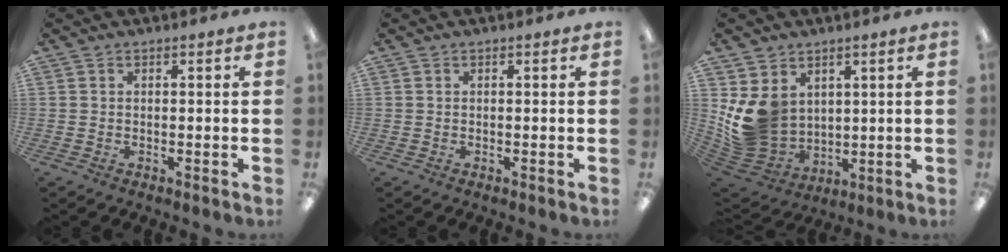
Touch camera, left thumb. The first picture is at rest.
{"total": 0.0}
{"total": 11.7, "force": [2.9, 10.2, 5.0], "torque": [-0.132, -0.028, 0.063]}